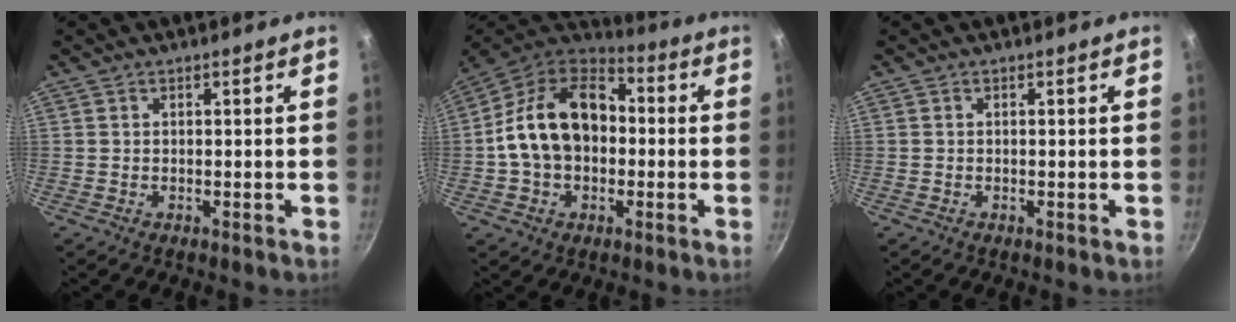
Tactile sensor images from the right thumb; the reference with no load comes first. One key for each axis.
{"total": 18.8, "fx": 0.0, "fy": 13.4, "fz": 13.3, "tx": -0.207, "ty": 0.045, "tz": -0.015}
{"total": 0.0}